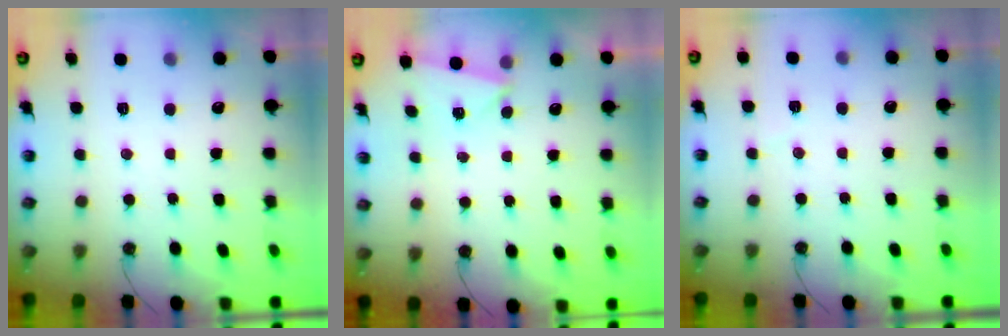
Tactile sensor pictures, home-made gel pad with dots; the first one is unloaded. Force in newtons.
{"total": 2.4, "press": 2.1, "slide": 1.1}
{"total": 2.7, "press": 2.4, "slide": 1.1}